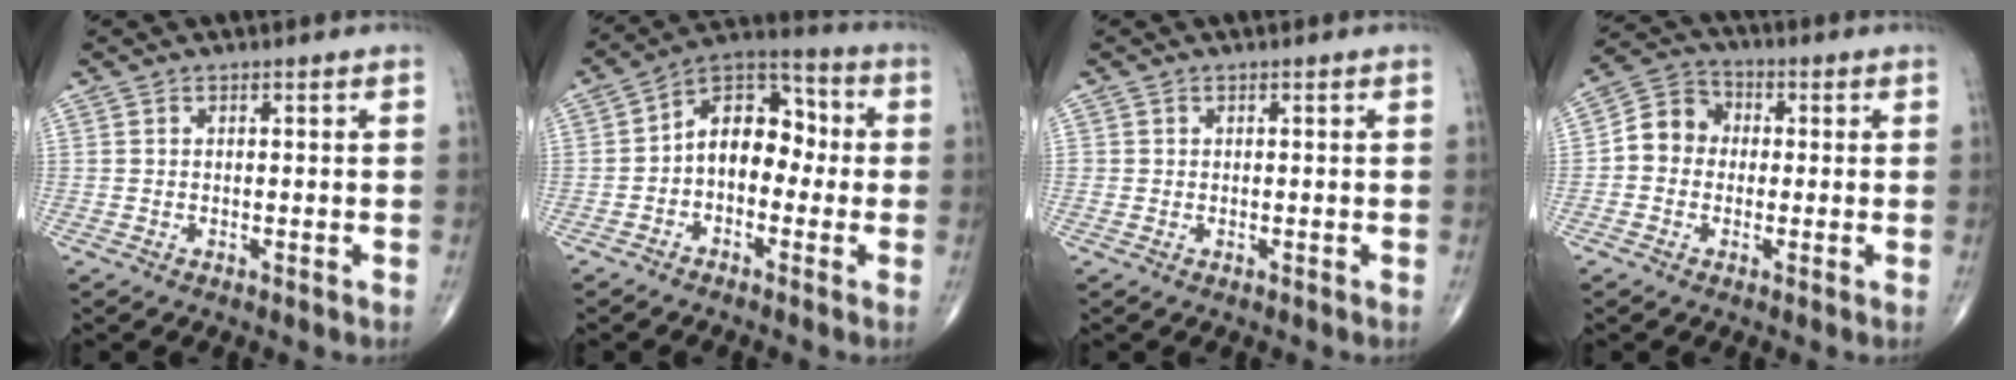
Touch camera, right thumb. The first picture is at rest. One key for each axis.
{"total": 11.5, "fx": -0.9, "fy": 7.8, "fz": 8.4, "tx": -0.097, "ty": 0.046, "tz": -0.033}
{"total": 0.6, "fx": 0.0, "fy": 0.6, "fz": 0.0, "tx": 0.006, "ty": 0.004, "tz": -0.002}
{"total": 7.4, "fx": -0.4, "fy": 6.5, "fz": 3.5, "tx": -0.040, "ty": 0.028, "tz": -0.024}